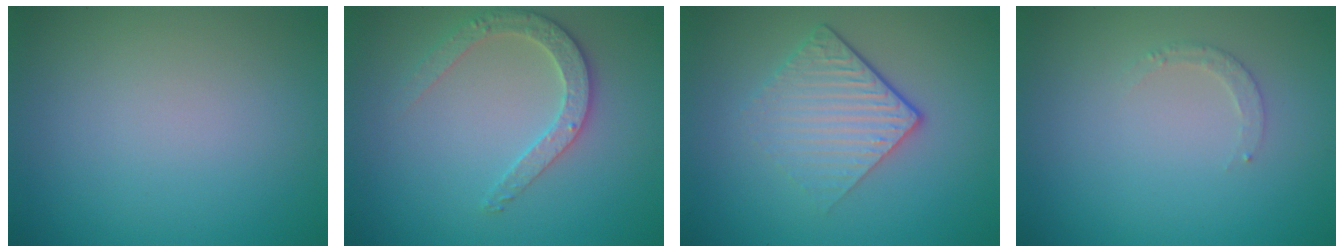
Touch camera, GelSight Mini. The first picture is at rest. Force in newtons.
{"total": 2.7, "press": 2.7, "slide": 0.3}
{"total": 4.4, "press": 2.9, "slide": 3.4}
{"total": 1.3, "press": 1.2, "slide": 0.2}